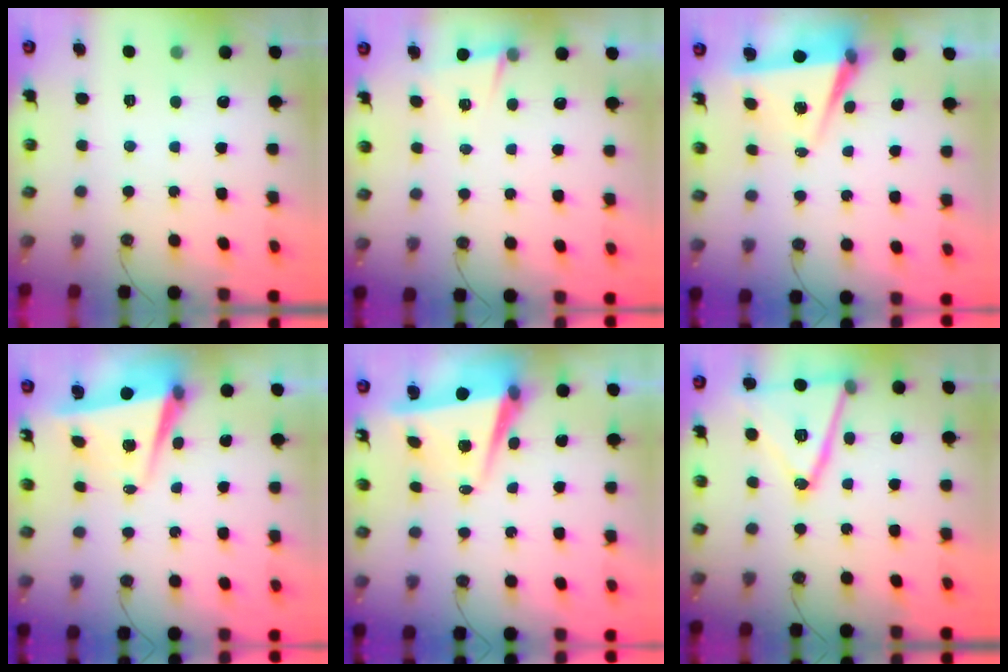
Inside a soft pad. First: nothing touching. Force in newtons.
{"total": 2.6, "press": 1.9, "slide": 1.8}
{"total": 7.4, "press": 5.8, "slide": 4.6}
{"total": 5.7, "press": 5.5, "slide": 1.4}
{"total": 6.6, "press": 6.4, "slide": 1.3}
{"total": 19.7, "press": 19.4, "slide": 3.4}